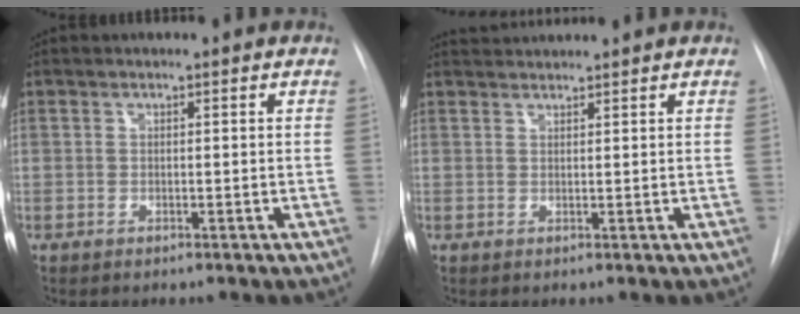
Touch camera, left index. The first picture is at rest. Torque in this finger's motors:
{"motor_torque": [-0.37, -1.12, 0.08, 0.03]}